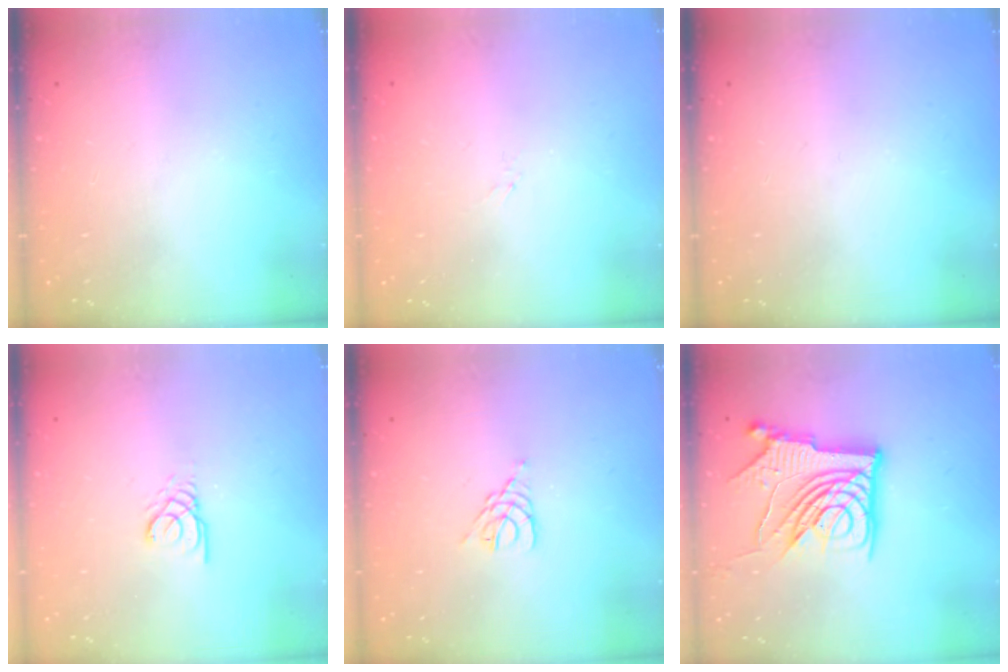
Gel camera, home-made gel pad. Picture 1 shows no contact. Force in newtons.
{"total": 1.5, "press": 1.4, "slide": 0.3}
{"total": 0.0}
{"total": 2.4, "press": 2.4, "slide": 0.4}
{"total": 3.1, "press": 3.0, "slide": 0.5}
{"total": 16.5, "press": 16.4, "slide": 1.7}